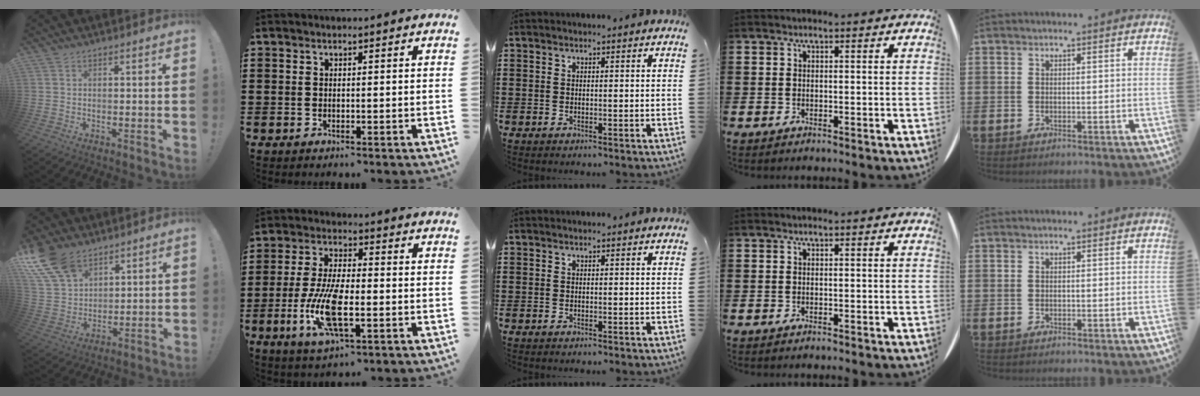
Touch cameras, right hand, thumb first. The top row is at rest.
{"thumb": {"total": 15.6, "force": [10.0, 9.2, 7.6], "torque": [-0.165, -0.057, 0.193]}, "index": {"total": 11.1, "force": [-3.1, 4.1, 9.8], "torque": [-0.220, -0.015, -0.059]}}